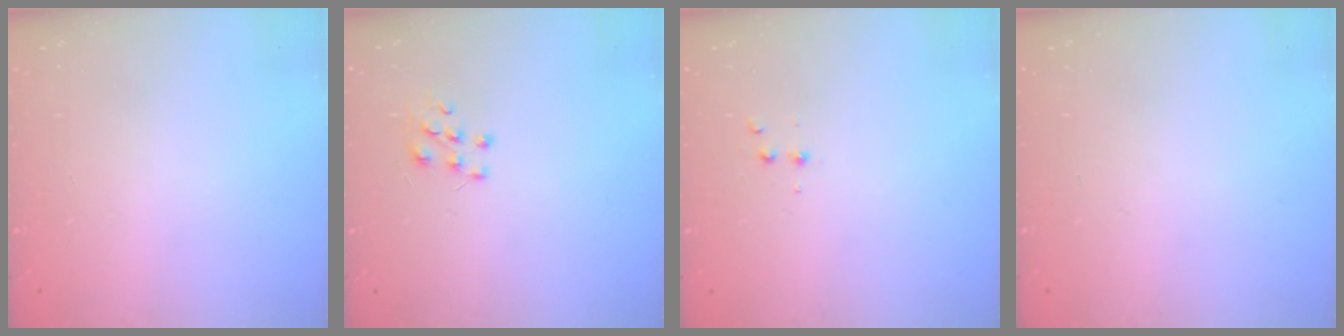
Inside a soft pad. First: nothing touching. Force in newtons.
{"total": 6.3, "press": 6.3, "slide": 0.5}
{"total": 2.9, "press": 2.7, "slide": 1.1}
{"total": 0.0}